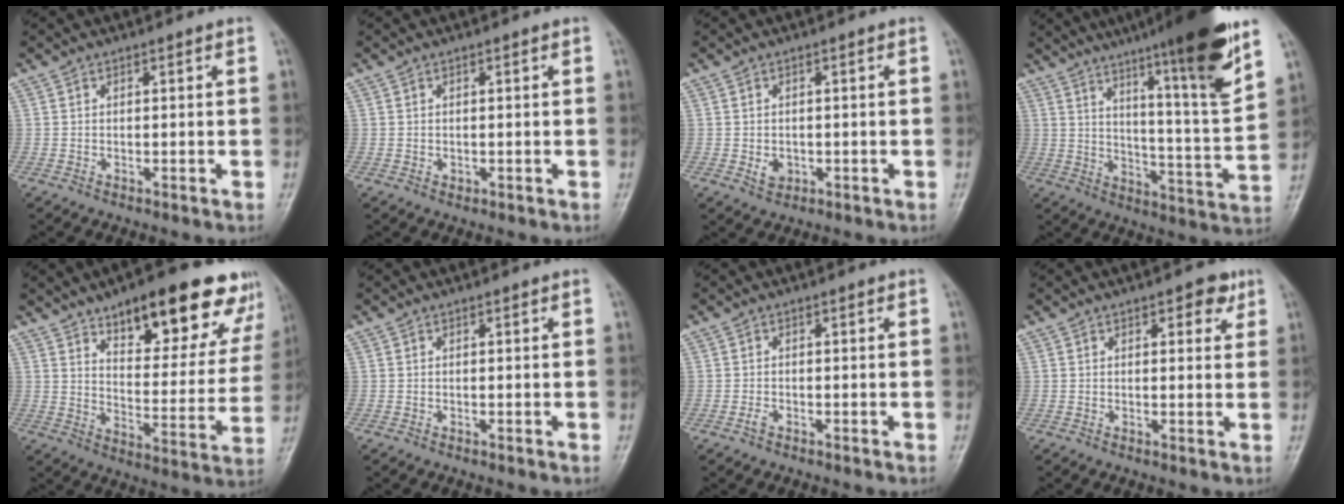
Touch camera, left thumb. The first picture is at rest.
{"total": 0.6, "force": [0.0, 0.5, 0.3], "torque": [-0.002, 0.000, 0.000]}
{"total": 2.4, "force": [-0.5, 1.9, 1.3], "torque": [-0.014, 0.000, -0.002]}
{"total": 21.1, "force": [13.4, 1.4, 16.2], "torque": [-0.219, -0.063, 0.201]}
{"total": 22.8, "force": [14.7, 8.9, 14.9], "torque": [-0.145, -0.053, 0.208]}
{"total": 0.0}
{"total": 0.9, "force": [-0.6, 0.5, 0.5], "torque": [-0.014, 0.000, -0.013]}
{"total": 4.0, "force": [2.1, 2.0, 2.8], "torque": [-0.016, -0.005, 0.020]}